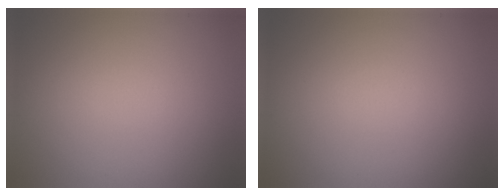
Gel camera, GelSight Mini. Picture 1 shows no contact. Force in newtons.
{"total": 0.0}